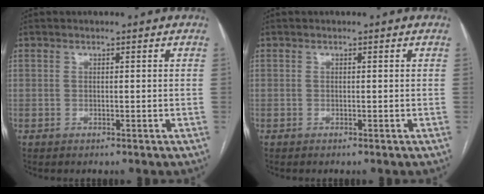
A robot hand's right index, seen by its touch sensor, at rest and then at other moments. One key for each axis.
{"total": 0.0}